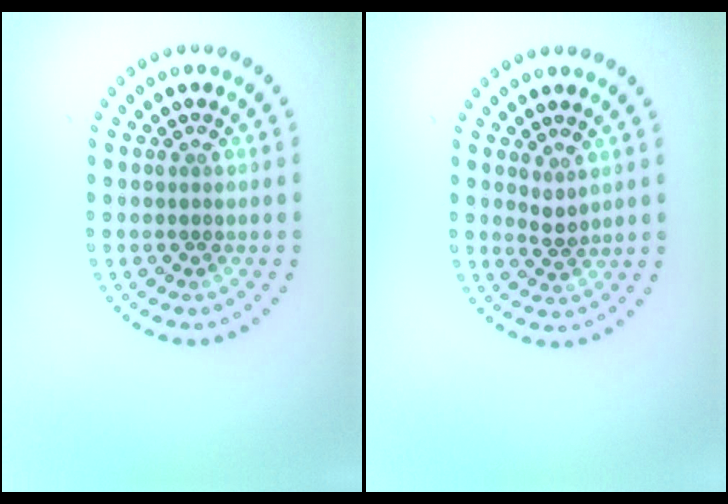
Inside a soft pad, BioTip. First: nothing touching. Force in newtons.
{"total": 1.1, "press": 0.9, "slide": 0.7}